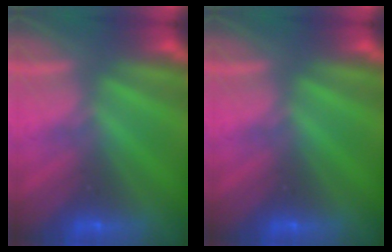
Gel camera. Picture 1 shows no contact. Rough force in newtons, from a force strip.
{"total": 0.0}